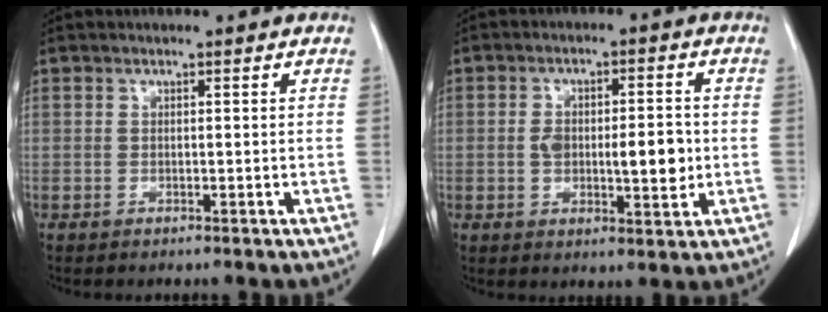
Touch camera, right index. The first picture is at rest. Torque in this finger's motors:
{"motor_torque": [0.24, 0.00, 0.19, 0.07]}